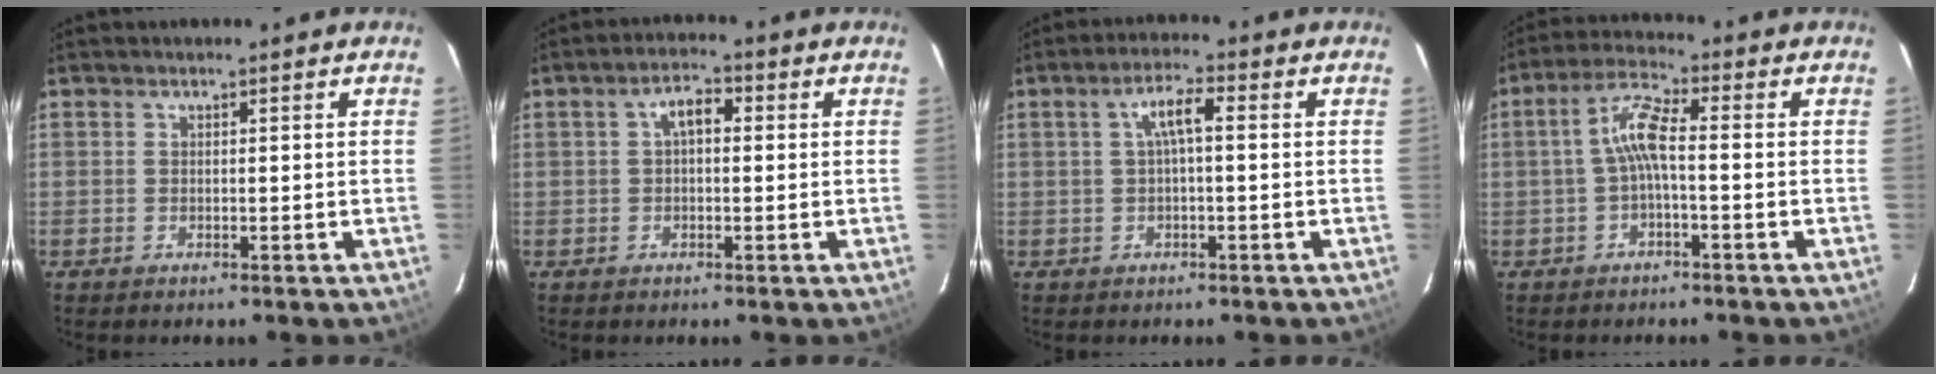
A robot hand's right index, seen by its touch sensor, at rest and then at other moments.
{"total": 3.9, "force": [0.6, 2.1, 3.2], "torque": [-0.055, 0.017, 0.010]}
{"total": 4.2, "force": [0.4, 1.0, 4.0], "torque": [-0.078, 0.013, 0.010]}
{"total": 5.7, "force": [-1.0, 1.2, 5.5], "torque": [-0.122, 0.017, -0.020]}